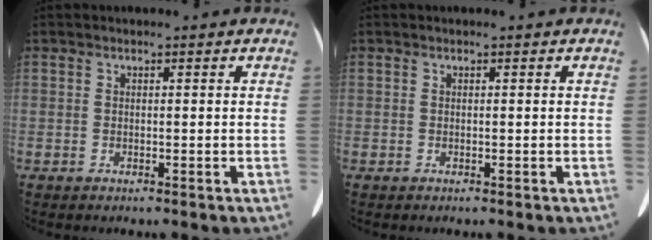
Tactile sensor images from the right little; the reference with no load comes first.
{"total": 0.0}